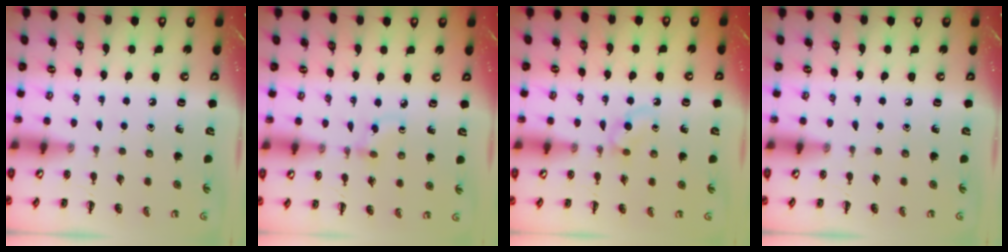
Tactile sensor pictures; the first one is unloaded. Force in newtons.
{"total": 2.5, "press": 2.2, "slide": 1.1}
{"total": 2.7, "press": 2.5, "slide": 1.2}
{"total": 0.0}